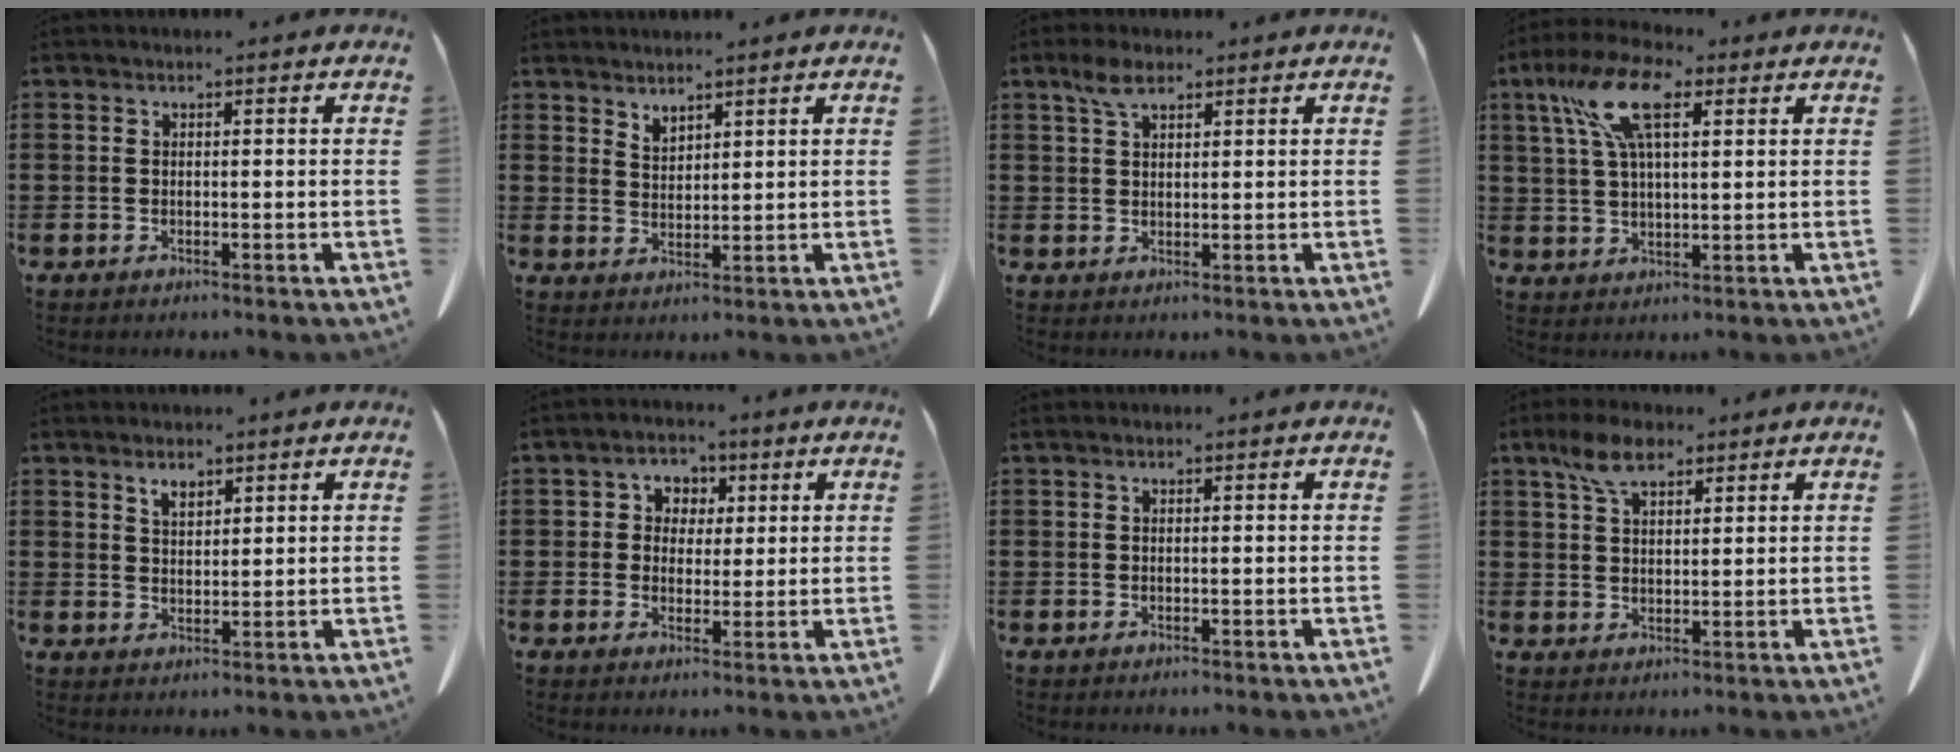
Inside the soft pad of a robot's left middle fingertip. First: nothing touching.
{"total": 2.6, "force": [2.6, 0.3, -0.1], "torque": [-0.004, -0.007, 0.051]}
{"total": 3.7, "force": [2.3, 1.6, 2.4], "torque": [-0.055, 0.004, 0.041]}
{"total": 10.6, "force": [4.6, 4.0, 8.6], "torque": [-0.196, 0.007, 0.078]}
{"total": 2.5, "force": [2.0, 0.8, 1.1], "torque": [-0.018, -0.003, 0.037]}
{"total": 3.8, "force": [1.3, 3.5, 0.7], "torque": [-0.027, 0.011, 0.018]}
{"total": 0.0}
{"total": 6.0, "force": [3.9, 2.8, 3.6], "torque": [-0.082, 0.006, 0.073]}